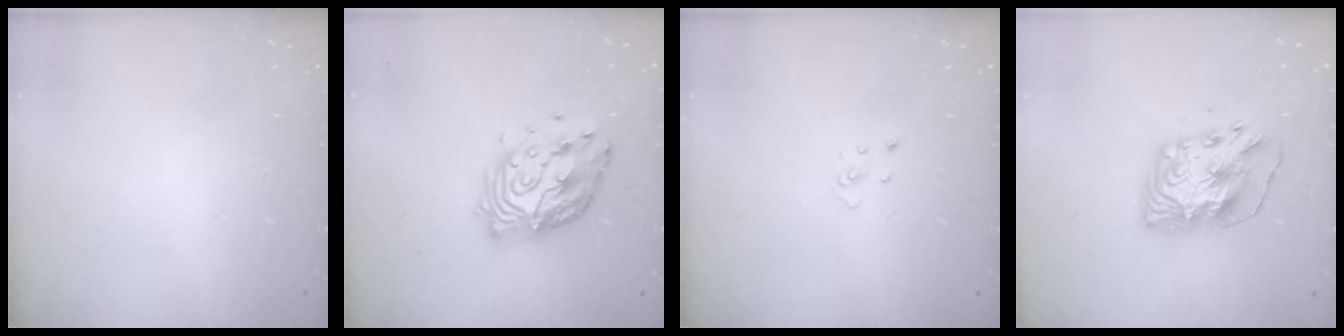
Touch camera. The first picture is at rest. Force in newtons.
{"total": 14.3, "press": 14.2, "slide": 1.2}
{"total": 2.2, "press": 2.2, "slide": 0.2}
{"total": 11.3, "press": 11.3, "slide": 1.1}